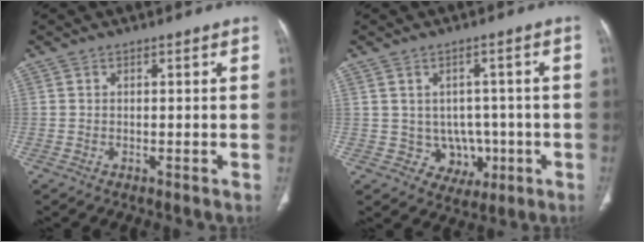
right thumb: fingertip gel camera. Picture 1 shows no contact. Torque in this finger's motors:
{"motor_torque": [0.10, -0.14, -0.43, -0.15, 0.02]}